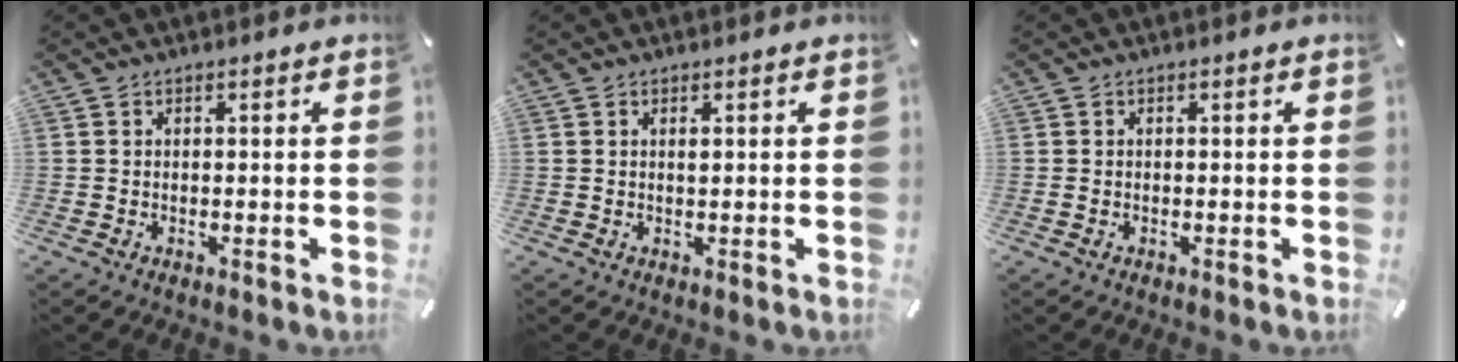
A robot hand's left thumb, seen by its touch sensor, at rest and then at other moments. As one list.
[{"total": 0.7, "force": [0.2, 0.2, 0.6], "torque": [-0.013, 0.000, 0.004]}, {"total": 0.5, "force": [-0.2, 0.3, 0.4], "torque": [-0.007, 0.000, -0.004]}]